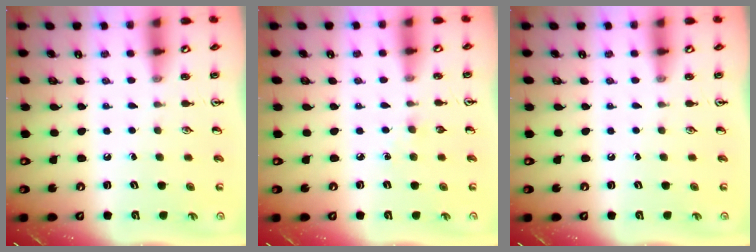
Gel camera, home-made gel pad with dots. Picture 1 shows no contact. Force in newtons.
{"total": 2.7, "press": 2.7, "slide": 0.4}
{"total": 0.0}